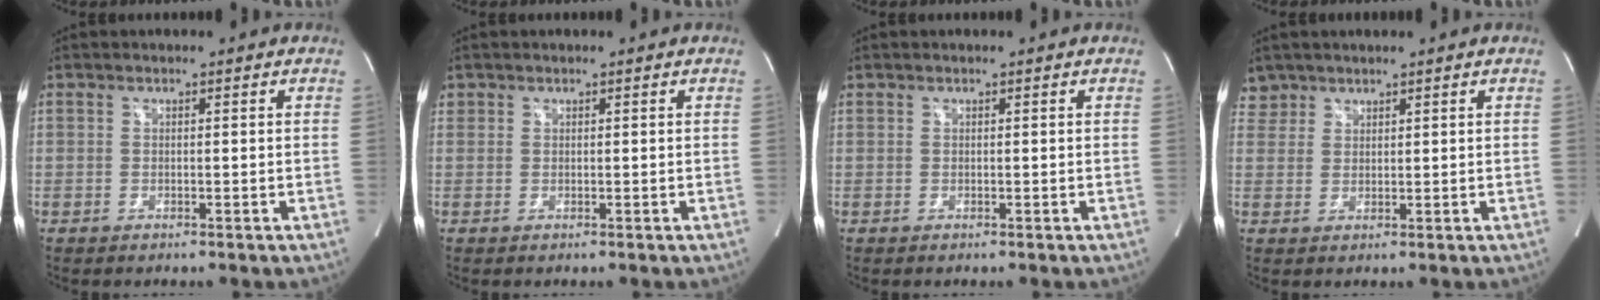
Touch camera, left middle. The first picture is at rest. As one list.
[{"total": 0.6, "force": [0.4, 0.4, 0.0], "torque": [0.001, 0.005, 0.008]}, {"total": 0.0}, {"total": 2.6, "force": [2.2, 1.4, -0.5], "torque": [0.014, 0.009, 0.041]}]